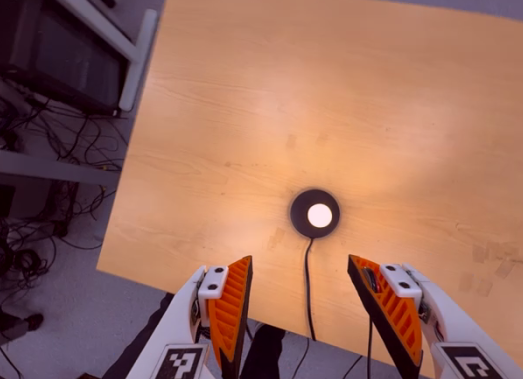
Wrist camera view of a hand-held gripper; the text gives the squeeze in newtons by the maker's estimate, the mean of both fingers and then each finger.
{"total": 0.0}